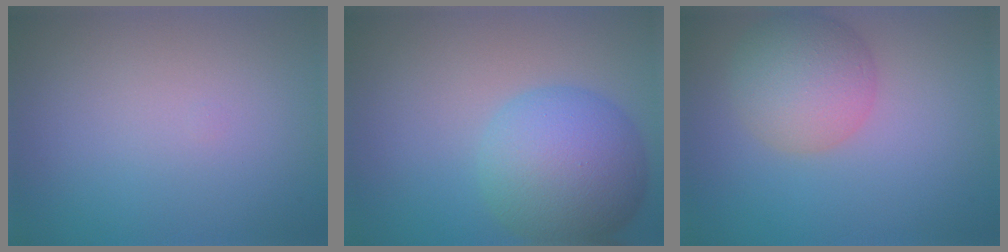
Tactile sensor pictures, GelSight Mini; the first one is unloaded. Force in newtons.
{"total": 8.1, "press": 8.1, "slide": 0.2}
{"total": 5.3, "press": 5.3, "slide": 0.3}